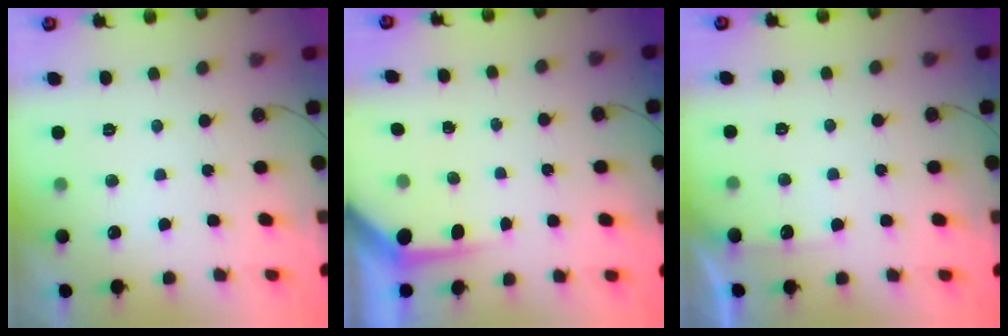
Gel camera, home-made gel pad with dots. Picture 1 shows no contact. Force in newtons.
{"total": 3.7, "press": 3.7, "slide": 0.3}
{"total": 4.3, "press": 4.3, "slide": 0.6}